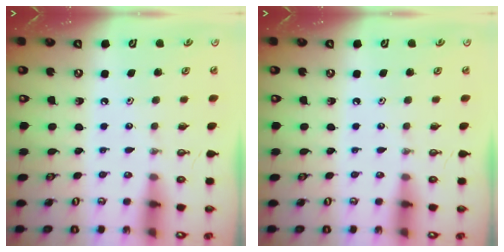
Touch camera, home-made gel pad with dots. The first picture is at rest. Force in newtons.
{"total": 0.0}